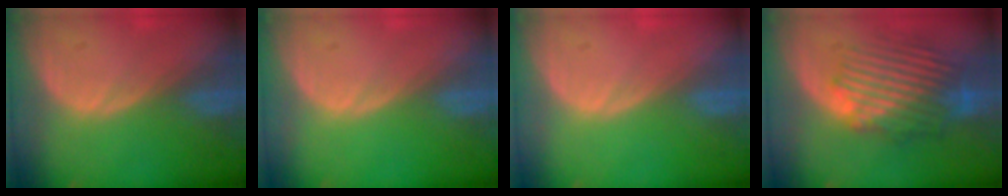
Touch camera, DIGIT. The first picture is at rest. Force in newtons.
{"total": 0.0}
{"total": 0.0}
{"total": 9.8, "press": 9.1, "slide": 3.5}